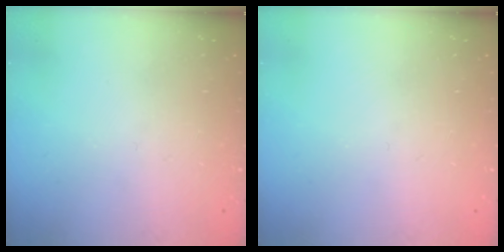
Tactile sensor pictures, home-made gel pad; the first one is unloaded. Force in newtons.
{"total": 0.0}